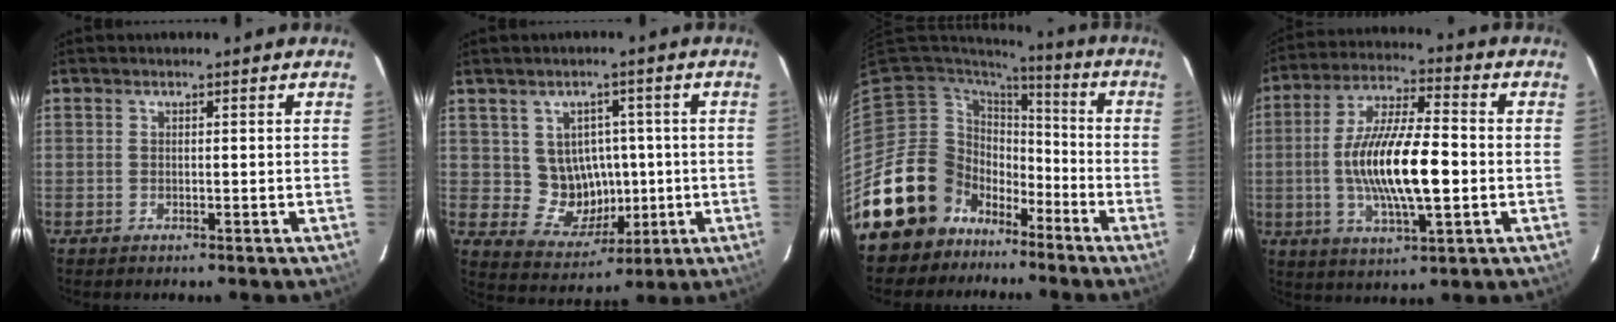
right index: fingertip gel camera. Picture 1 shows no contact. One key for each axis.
{"total": 8.7, "fx": 0.3, "fy": 8.2, "fz": 2.8, "tx": -0.060, "ty": 0.008, "tz": 0.025}
{"total": 15.7, "fx": -9.6, "fy": 12.1, "fz": 2.6, "tx": -0.084, "ty": 0.040, "tz": -0.156}
{"total": 16.4, "fx": -1.9, "fy": 4.6, "fz": 15.6, "tx": -0.296, "ty": -0.002, "tz": -0.034}